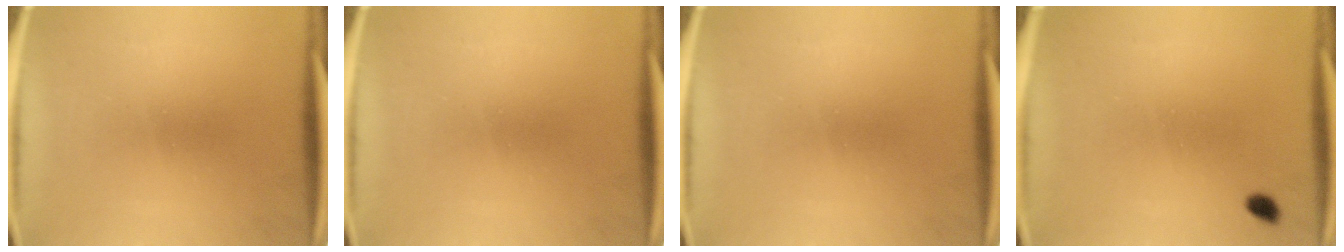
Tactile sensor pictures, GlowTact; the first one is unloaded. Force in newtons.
{"total": 0.0}
{"total": 0.0}
{"total": 1.3}